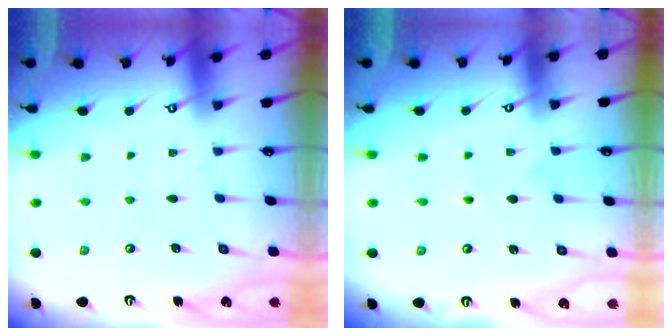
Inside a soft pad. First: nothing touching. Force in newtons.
{"total": 2.2, "press": 2.2, "slide": 0.2}